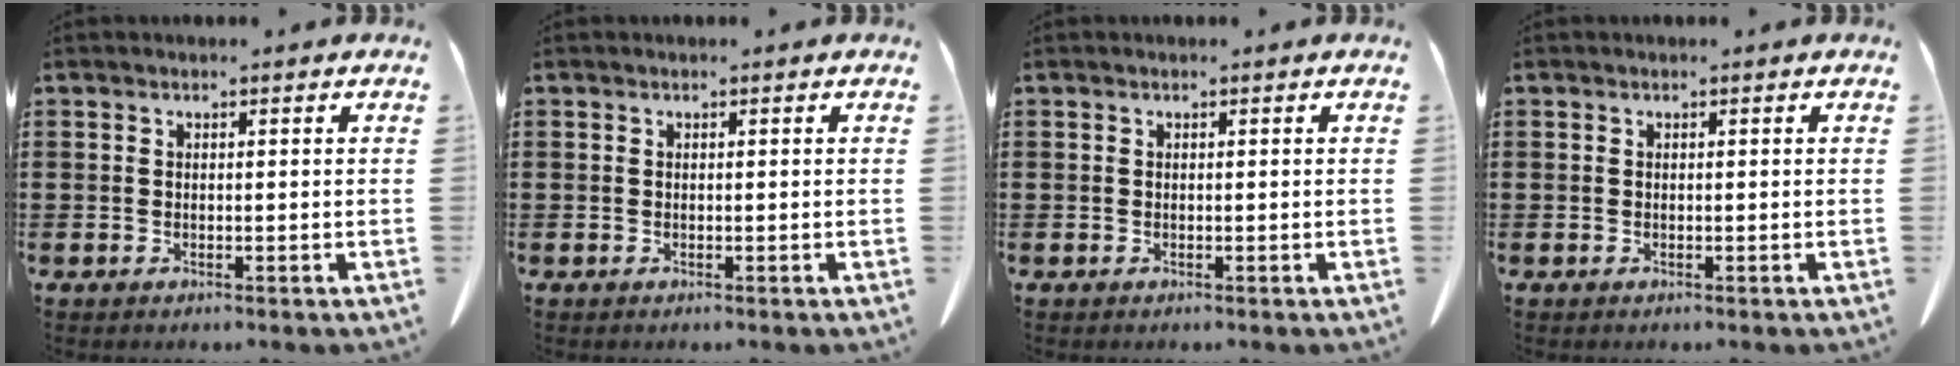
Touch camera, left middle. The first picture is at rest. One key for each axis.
{"total": 0.0}
{"total": 0.0}
{"total": 0.0}